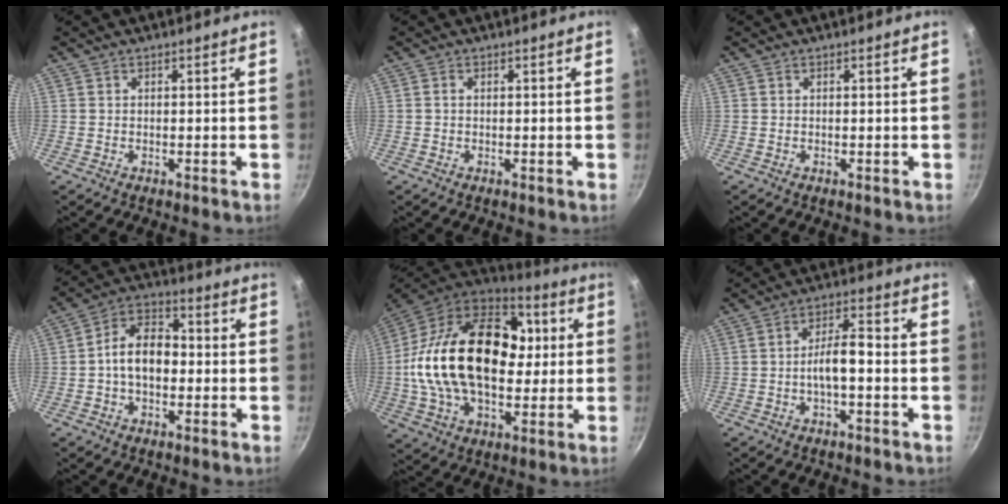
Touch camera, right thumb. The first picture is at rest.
{"total": 0.7, "force": [0.0, 0.5, 0.5], "torque": [-0.009, 0.004, -0.001]}
{"total": 0.0}
{"total": 9.9, "force": [-1.0, 6.7, 7.2], "torque": [-0.092, 0.035, -0.031]}
{"total": 31.4, "force": [2.5, 19.9, 24.2], "torque": [-0.412, 0.036, 0.032]}
{"total": 6.2, "force": [-1.5, 2.2, 5.6], "torque": [-0.093, 0.033, -0.030]}